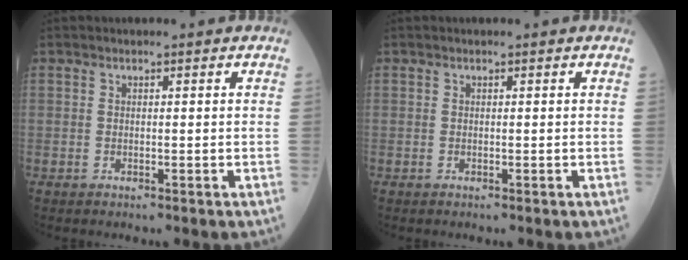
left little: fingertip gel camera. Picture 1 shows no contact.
{"total": 0.0}